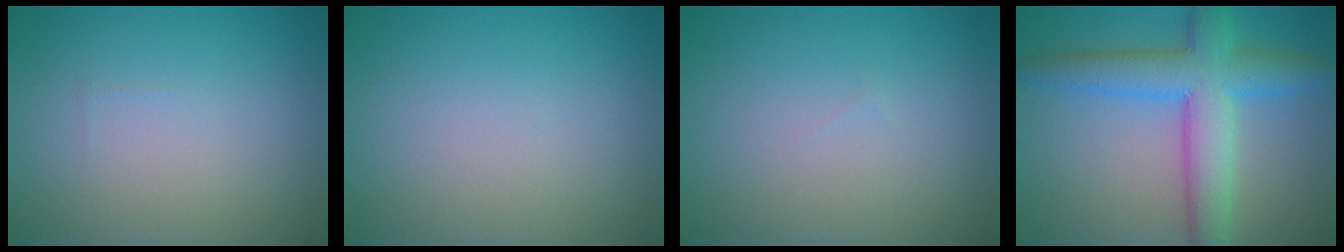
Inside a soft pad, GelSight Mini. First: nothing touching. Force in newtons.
{"total": 0.0}
{"total": 0.0}
{"total": 7.4, "press": 7.4, "slide": 0.0}